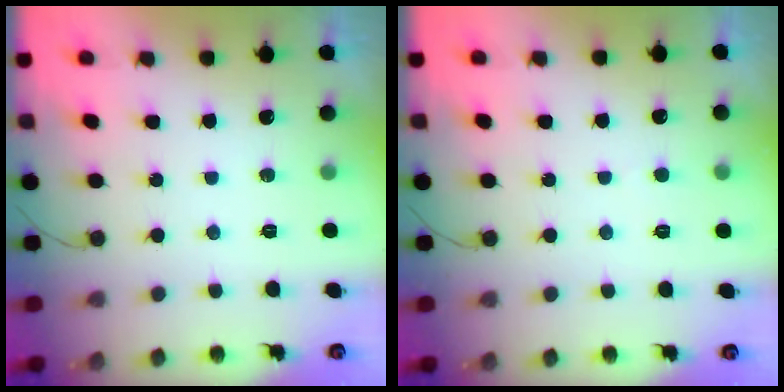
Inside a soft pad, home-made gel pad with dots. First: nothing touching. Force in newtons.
{"total": 2.1, "press": 2.1, "slide": 0.2}